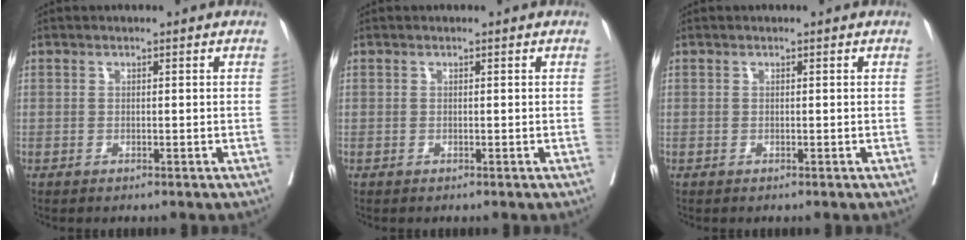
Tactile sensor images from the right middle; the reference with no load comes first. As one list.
[{"total": 0.0}, {"total": 0.0}]